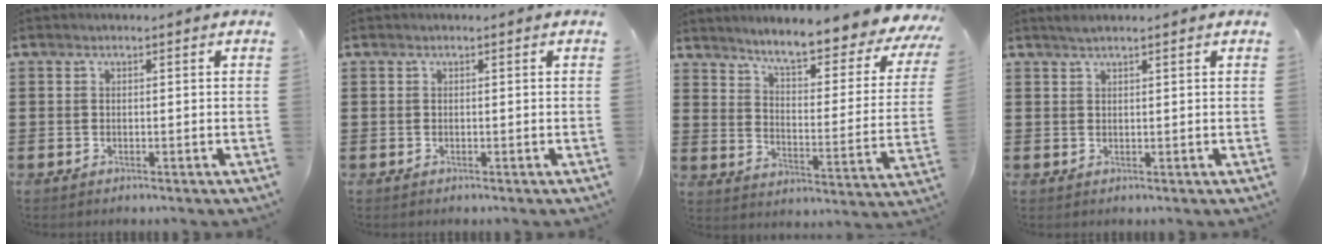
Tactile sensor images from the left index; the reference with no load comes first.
{"total": 0.0}
{"total": 6.9, "force": [5.9, -0.2, 3.6], "torque": [-0.086, -0.046, 0.093]}
{"total": 1.4, "force": [1.1, 0.0, 0.8], "torque": [-0.016, 0.002, 0.021]}